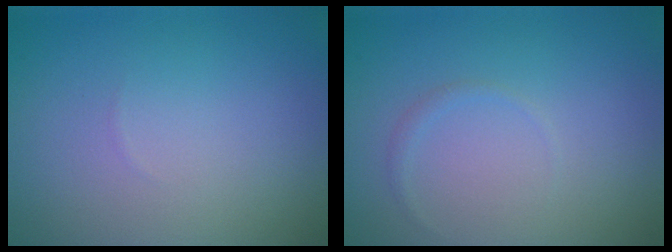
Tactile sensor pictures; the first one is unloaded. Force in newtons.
{"total": 0.6, "press": 0.6, "slide": 0.1}